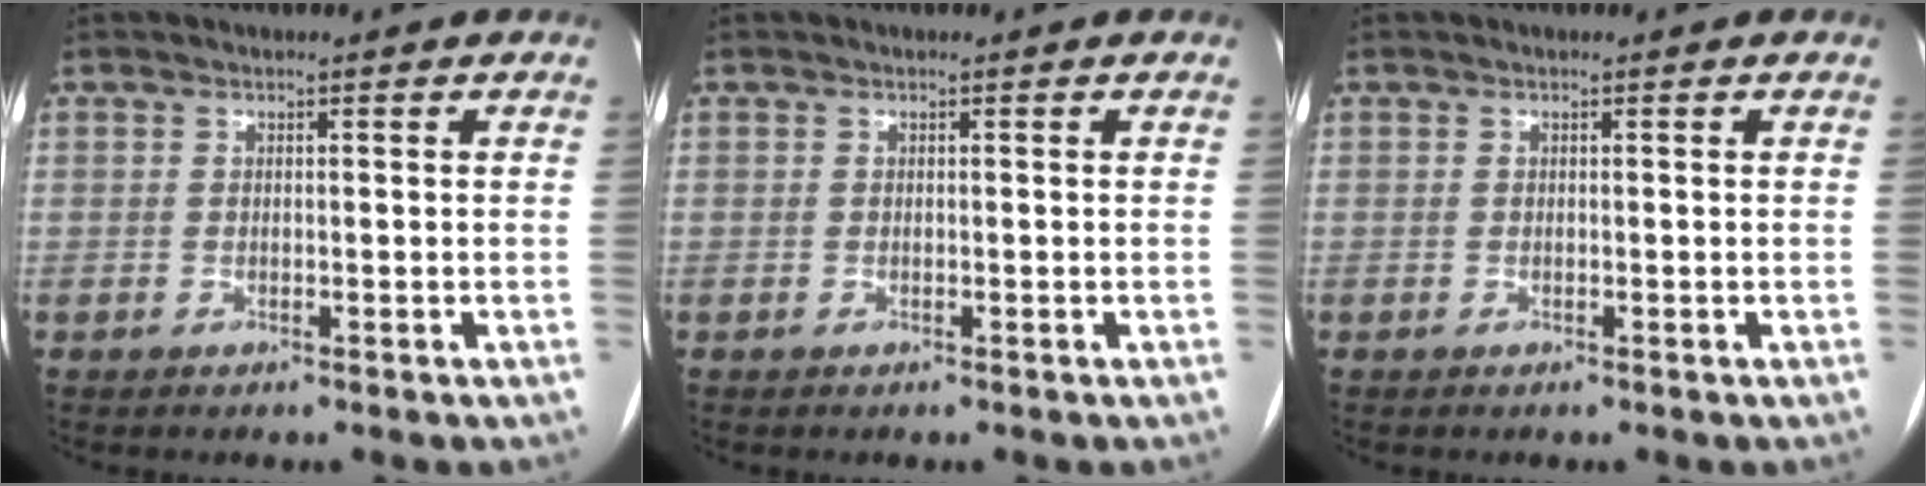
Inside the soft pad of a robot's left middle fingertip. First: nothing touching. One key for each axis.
{"total": 0.0}
{"total": 0.0}